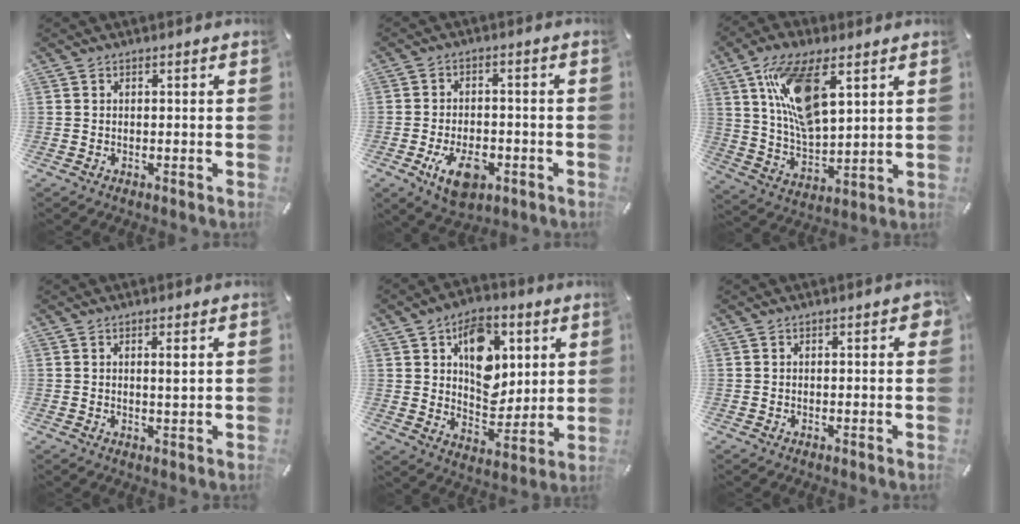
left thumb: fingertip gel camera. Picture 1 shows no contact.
{"total": 9.1, "force": [-3.7, 5.5, 6.2], "torque": [-0.109, 0.005, -0.065]}
{"total": 15.7, "force": [7.5, 7.3, 11.7], "torque": [-0.239, -0.017, 0.134]}
{"total": 2.0, "force": [0.7, 0.2, 1.9], "torque": [-0.039, -0.001, 0.010]}
{"total": 13.8, "force": [4.6, 10.5, 7.7], "torque": [-0.100, -0.016, 0.085]}
{"total": 1.7, "force": [0.3, 0.8, 1.4], "torque": [-0.014, 0.000, -0.001]}